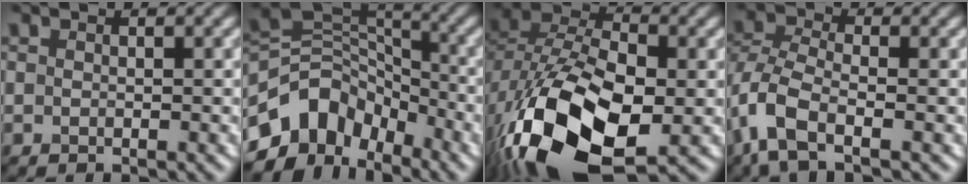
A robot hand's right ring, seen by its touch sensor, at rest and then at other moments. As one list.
[{"total": 9.0, "force": [-5.1, 6.3, 4.0], "torque": [-0.063, 0.010, -0.108]}, {"total": 16.0, "force": [-5.7, 9.1, 12.0], "torque": [-0.250, -0.032, -0.099]}, {"total": 5.6, "force": [-2.7, 2.5, 4.2], "torque": [-0.104, -0.003, -0.069]}]